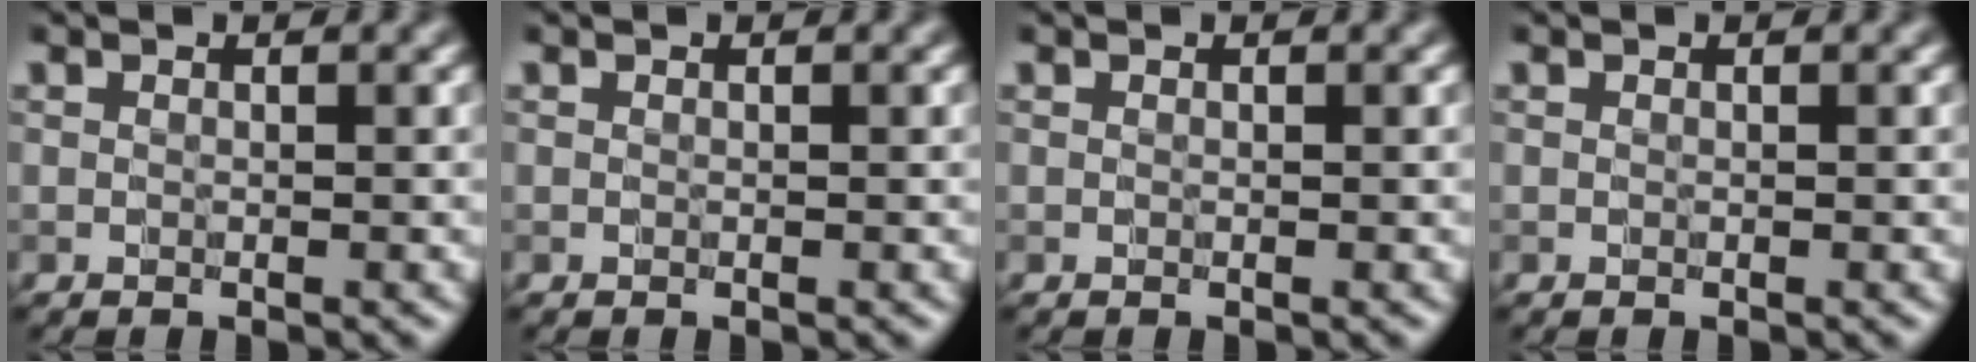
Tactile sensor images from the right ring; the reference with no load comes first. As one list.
[{"total": 0.0}, {"total": 0.0}, {"total": 0.0}]